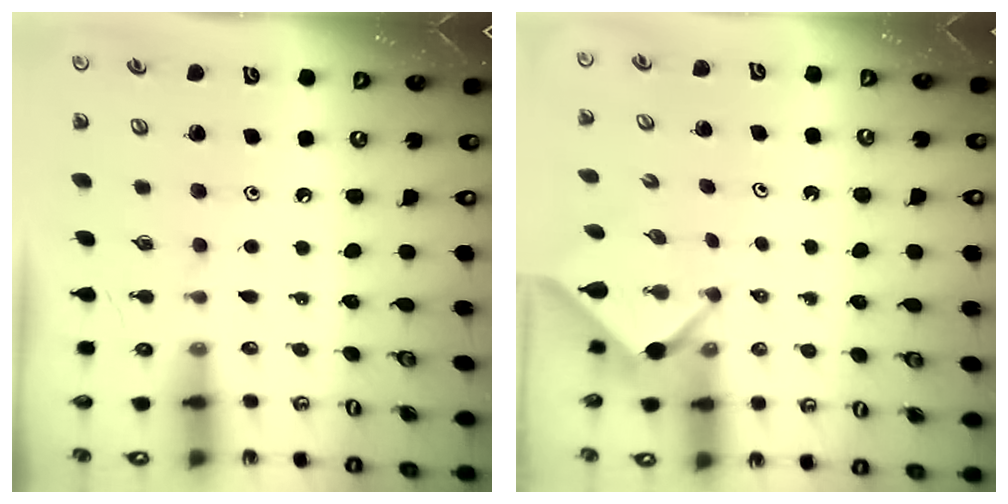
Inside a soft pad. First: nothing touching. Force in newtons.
{"total": 2.5, "press": 2.4, "slide": 0.3}